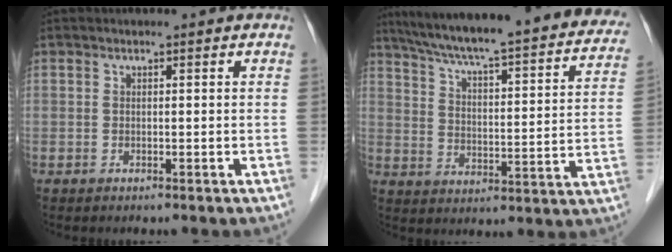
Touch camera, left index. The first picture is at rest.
{"total": 31.2, "force": [27.0, 4.1, 15.0], "torque": [-0.237, -0.039, 0.342]}